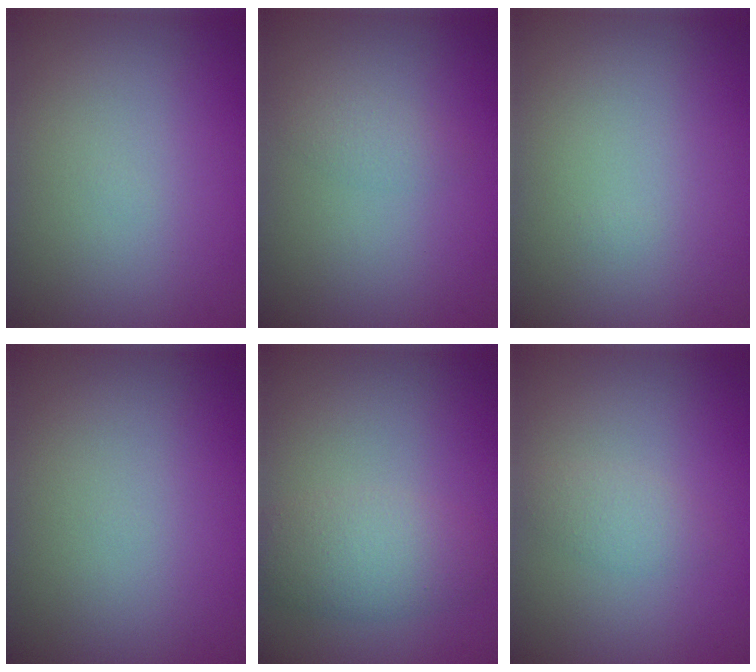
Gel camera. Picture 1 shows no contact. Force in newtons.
{"total": 1.2, "press": 1.2, "slide": 0.1}
{"total": 0.0}
{"total": 0.0}
{"total": 3.8, "press": 3.8, "slide": 0.1}
{"total": 1.6, "press": 1.6, "slide": 0.1}